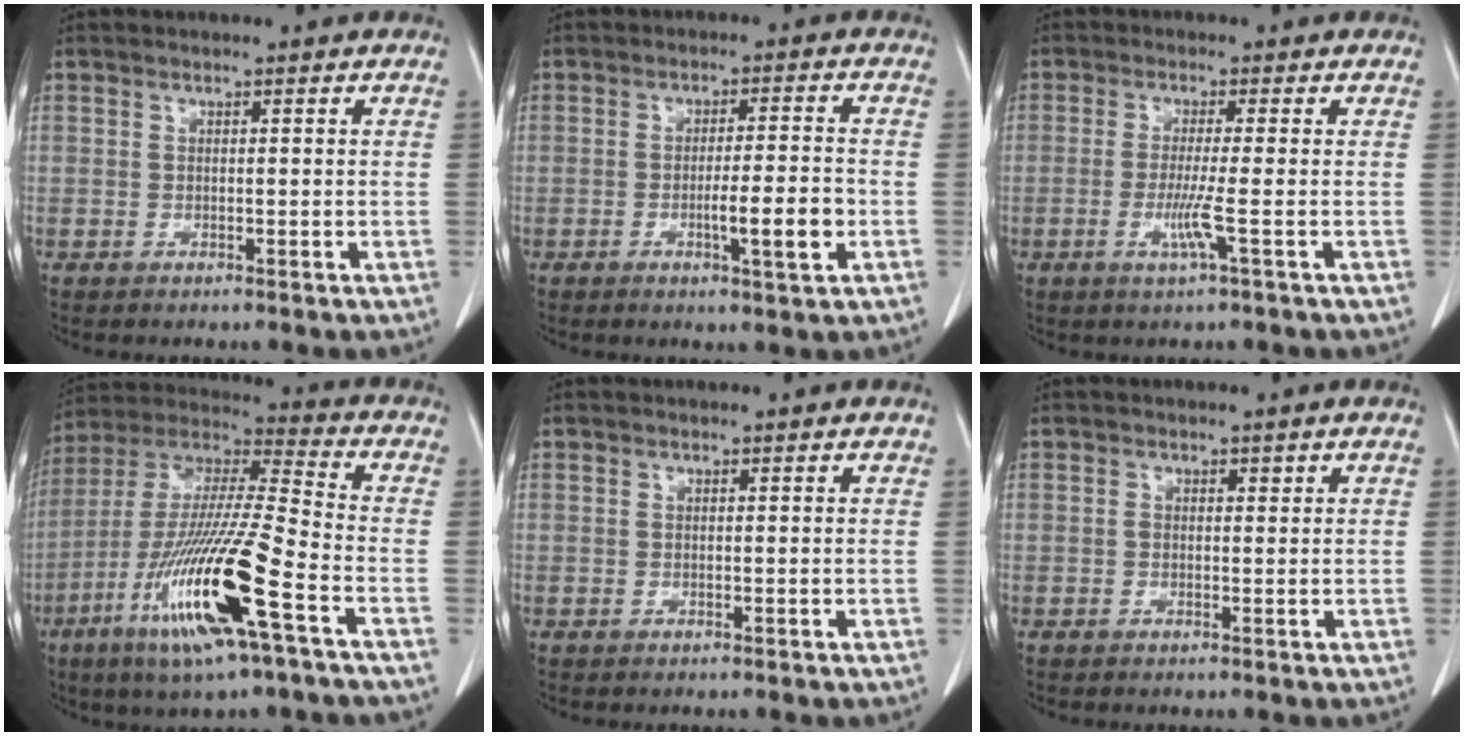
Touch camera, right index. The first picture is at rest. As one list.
[{"total": 6.4, "force": [-1.9, 0.2, 6.1], "torque": [-0.095, -0.006, -0.028]}, {"total": 4.1, "force": [-1.2, -0.8, 3.8], "torque": [-0.079, -0.011, -0.025]}, {"total": 19.9, "force": [-8.4, 1.0, 18.0], "torque": [-0.386, -0.034, -0.161]}, {"total": 0.0}, {"total": 1.1, "force": [0.4, 0.7, 0.7], "torque": [-0.013, 0.005, 0.006]}]